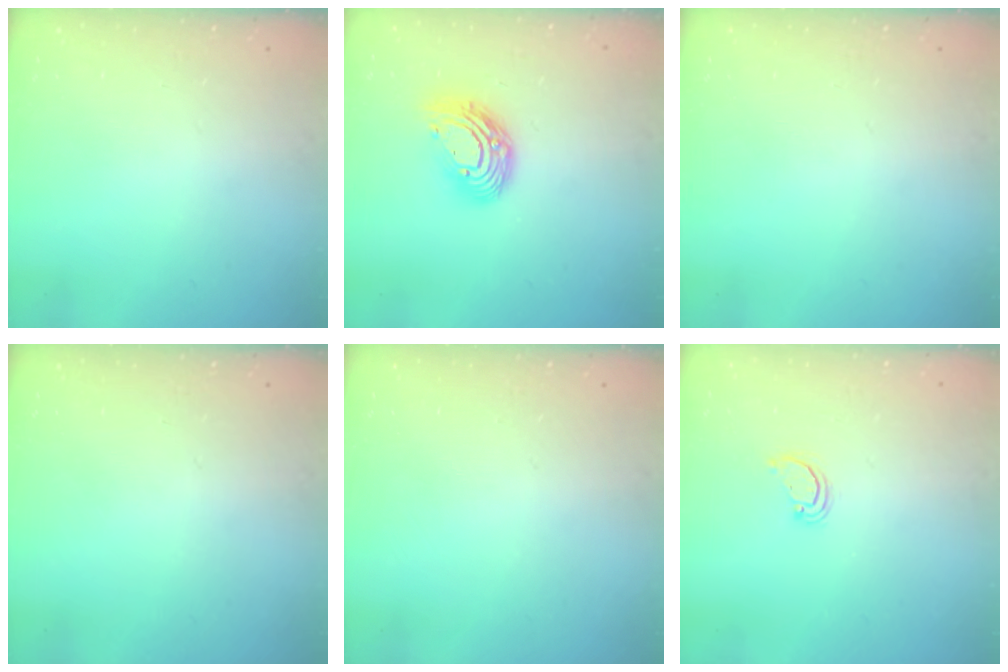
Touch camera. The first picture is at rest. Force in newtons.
{"total": 12.7, "press": 12.7, "slide": 1.2}
{"total": 0.0}
{"total": 0.0}
{"total": 0.0}
{"total": 2.5, "press": 2.5, "slide": 0.3}